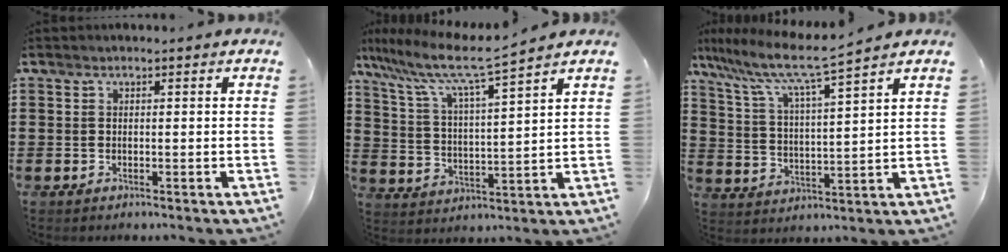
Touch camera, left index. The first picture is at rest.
{"total": 8.8, "force": [7.5, -0.1, 4.7], "torque": [-0.121, -0.044, 0.122]}
{"total": 8.2, "force": [7.1, -0.5, 4.0], "torque": [-0.107, -0.046, 0.115]}